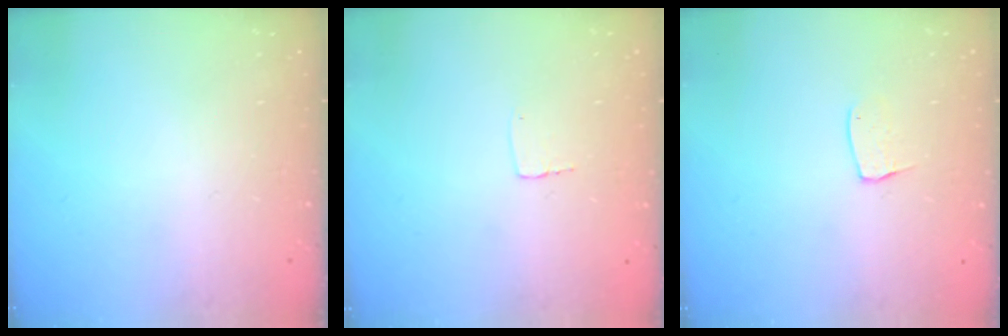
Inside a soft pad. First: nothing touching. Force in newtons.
{"total": 2.7, "press": 2.7, "slide": 0.1}
{"total": 5.6, "press": 5.6, "slide": 0.3}